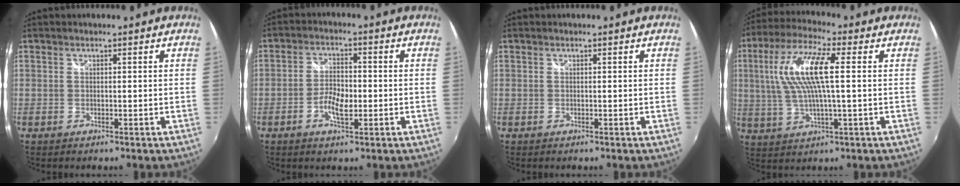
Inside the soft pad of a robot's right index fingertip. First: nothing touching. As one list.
[{"total": 5.2, "force": [-1.6, 2.4, 4.4], "torque": [-0.091, 0.005, -0.028]}, {"total": 0.0}, {"total": 13.0, "force": [2.1, 3.0, 12.5], "torque": [-0.243, 0.012, 0.039]}]